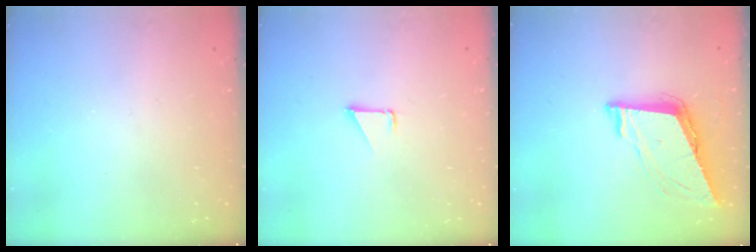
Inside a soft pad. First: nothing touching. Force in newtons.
{"total": 1.1, "press": 1.1, "slide": 0.1}
{"total": 8.9, "press": 8.5, "slide": 2.7}